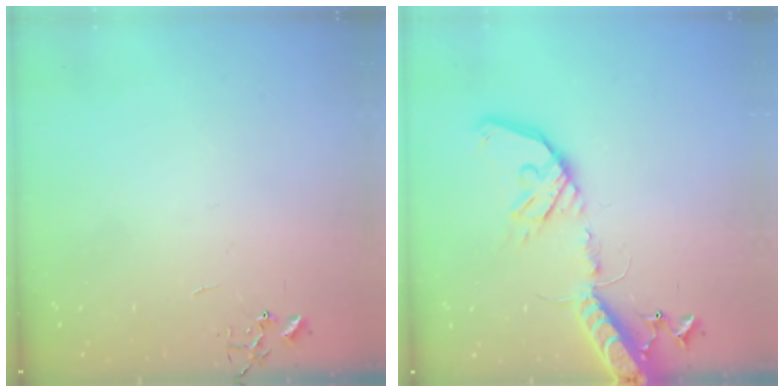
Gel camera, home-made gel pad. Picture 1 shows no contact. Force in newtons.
{"total": 17.9, "press": 17.6, "slide": 3.7}